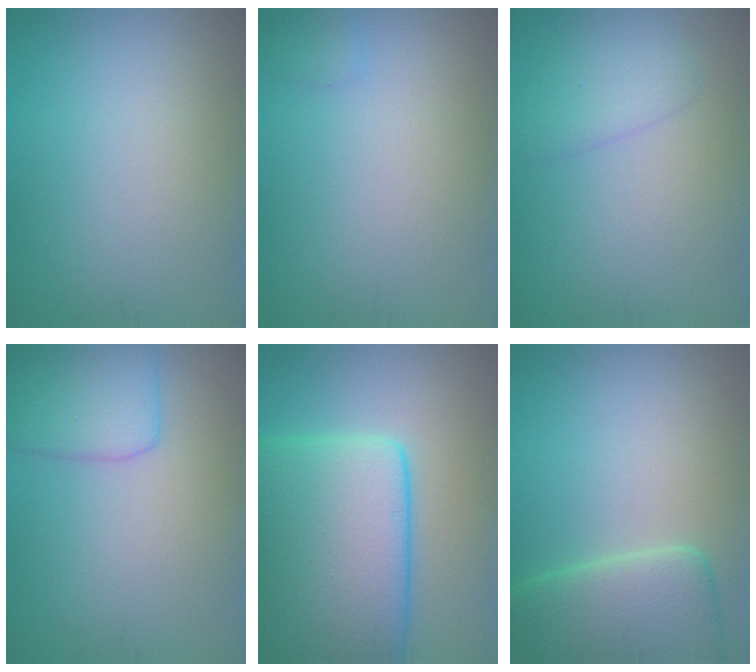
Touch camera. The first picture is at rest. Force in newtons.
{"total": 0.7, "press": 0.7, "slide": 0.0}
{"total": 2.2, "press": 2.2, "slide": 0.1}
{"total": 4.1, "press": 4.1, "slide": 0.2}
{"total": 14.6, "press": 14.6, "slide": 0.1}
{"total": 6.4, "press": 6.3, "slide": 0.8}